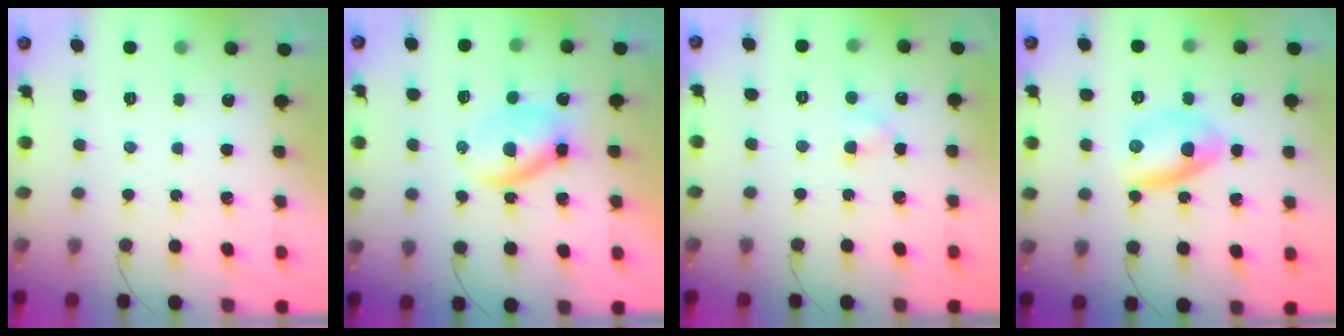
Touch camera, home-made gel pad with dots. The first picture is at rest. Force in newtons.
{"total": 4.9, "press": 4.9, "slide": 0.3}
{"total": 3.1, "press": 2.9, "slide": 1.1}
{"total": 7.1, "press": 7.0, "slide": 1.3}